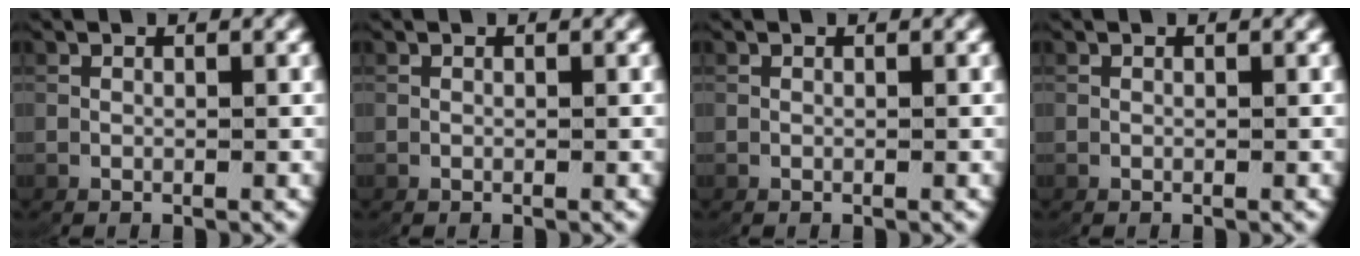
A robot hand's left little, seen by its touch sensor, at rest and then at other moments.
{"total": 0.0}
{"total": 0.0}
{"total": 0.0}